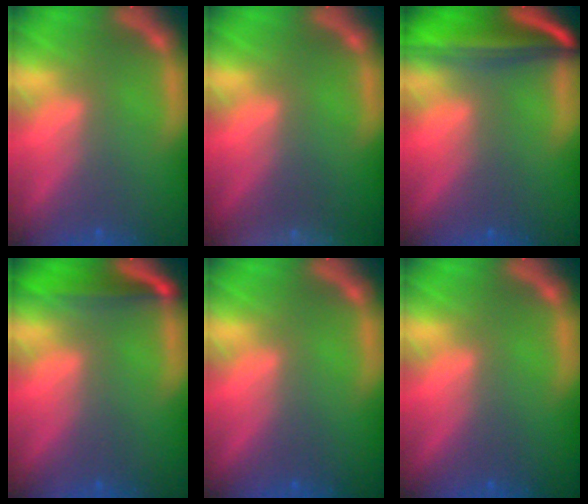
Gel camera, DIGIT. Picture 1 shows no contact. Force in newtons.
{"total": 7.5}
{"total": 9.2}
{"total": 4.0}
{"total": 0.0}
{"total": 0.0}